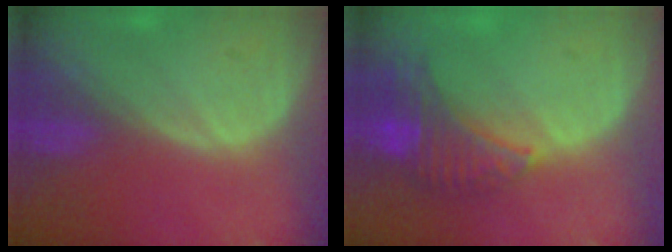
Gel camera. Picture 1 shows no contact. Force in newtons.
{"total": 8.3, "press": 7.2, "slide": 4.0}